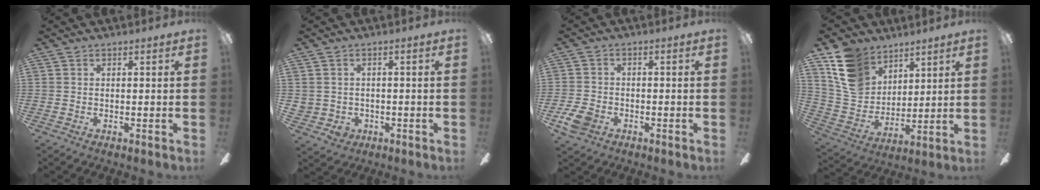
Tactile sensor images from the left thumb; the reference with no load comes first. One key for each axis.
{"total": 3.2, "fx": -0.3, "fy": 3.2, "fz": 0.4, "tx": -0.013, "ty": 0.005, "tz": -0.002}
{"total": 6.1, "fx": -2.9, "fy": 4.3, "fz": 3.1, "tx": -0.071, "ty": 0.015, "tz": -0.054}
{"total": 14.1, "fx": 9.0, "fy": 9.9, "fz": 4.6, "tx": -0.110, "ty": -0.040, "tz": 0.185}